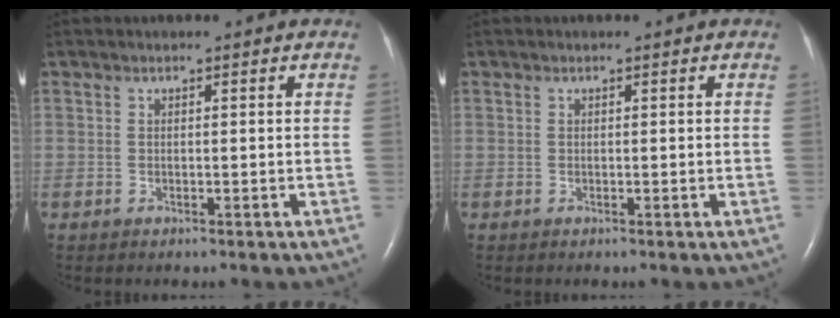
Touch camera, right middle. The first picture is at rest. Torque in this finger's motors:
{"motor_torque": [0.00, 0.00, 0.00, 0.01]}